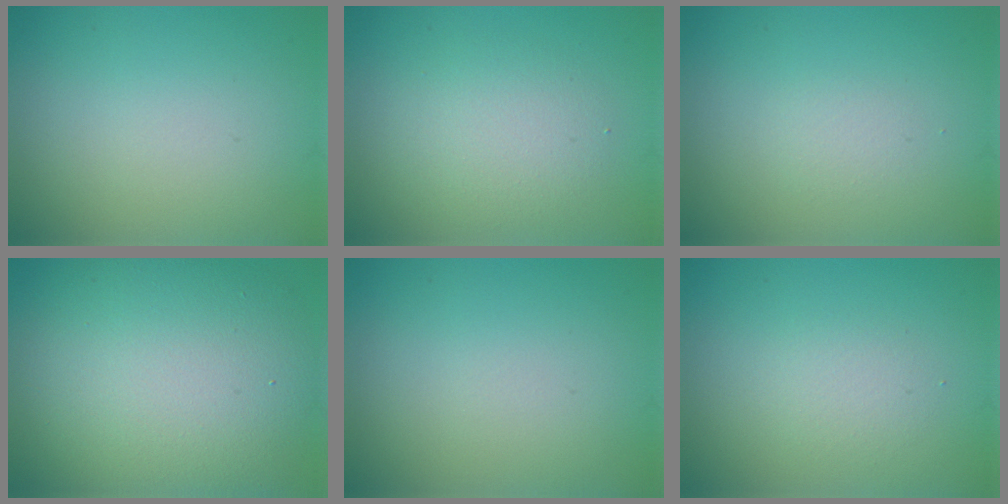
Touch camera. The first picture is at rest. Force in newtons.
{"total": 3.1, "press": 3.1, "slide": 0.2}
{"total": 0.8, "press": 0.8, "slide": 0.0}
{"total": 12.9, "press": 12.9, "slide": 0.6}
{"total": 0.0}
{"total": 1.5, "press": 1.5, "slide": 0.1}